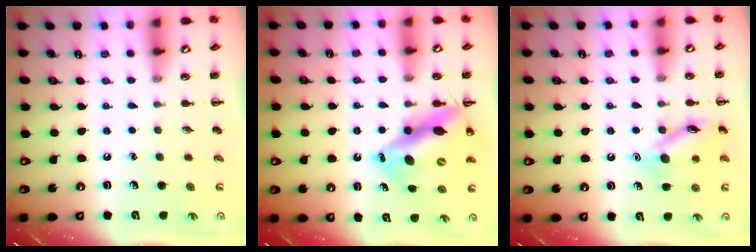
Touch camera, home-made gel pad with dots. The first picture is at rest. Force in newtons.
{"total": 14.7, "press": 14.1, "slide": 3.9}
{"total": 12.1, "press": 12.0, "slide": 0.6}